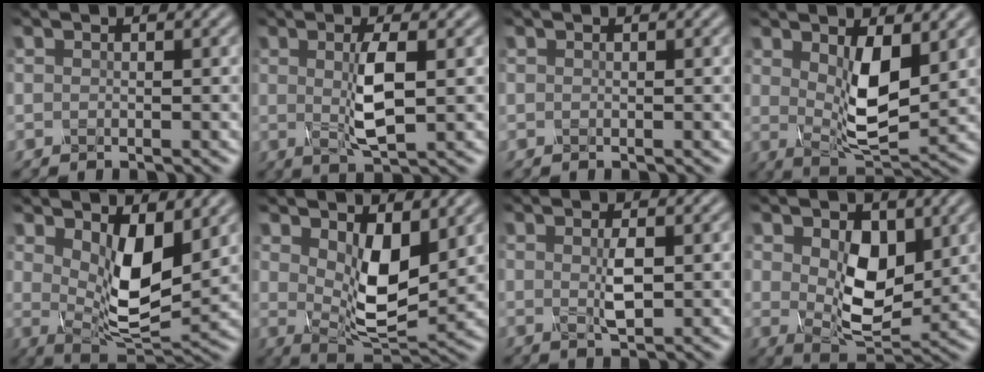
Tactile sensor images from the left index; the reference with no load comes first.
{"total": 3.4, "force": [0.5, 0.5, 3.3], "torque": [-0.073, 0.000, 0.013]}
{"total": 0.0}
{"total": 5.1, "force": [1.2, 1.8, 4.6], "torque": [-0.093, -0.007, 0.027]}
{"total": 6.5, "force": [1.9, 2.7, 5.6], "torque": [-0.104, -0.015, 0.039]}
{"total": 5.8, "force": [1.6, 2.6, 5.0], "torque": [-0.095, -0.012, 0.035]}
{"total": 1.6, "force": [0.4, 0.1, 1.5], "torque": [-0.040, 0.002, 0.009]}
{"total": 5.7, "force": [1.3, 3.3, 4.4], "torque": [-0.085, -0.006, 0.029]}